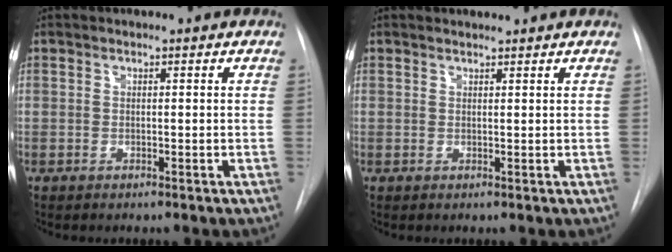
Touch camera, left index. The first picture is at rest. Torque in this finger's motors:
{"motor_torque": [0.30, -0.64, -0.01, 0.01]}